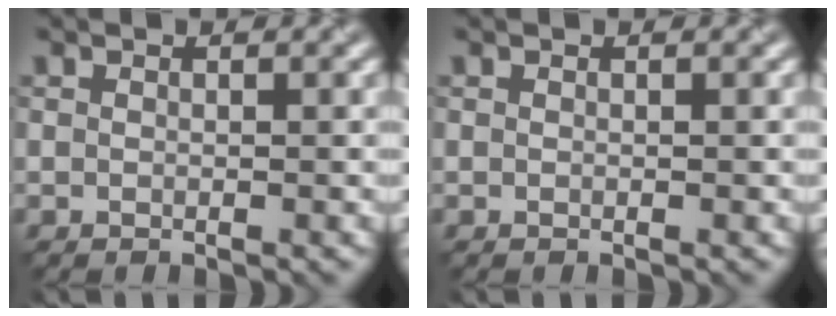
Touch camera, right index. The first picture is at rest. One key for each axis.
{"total": 0.0}